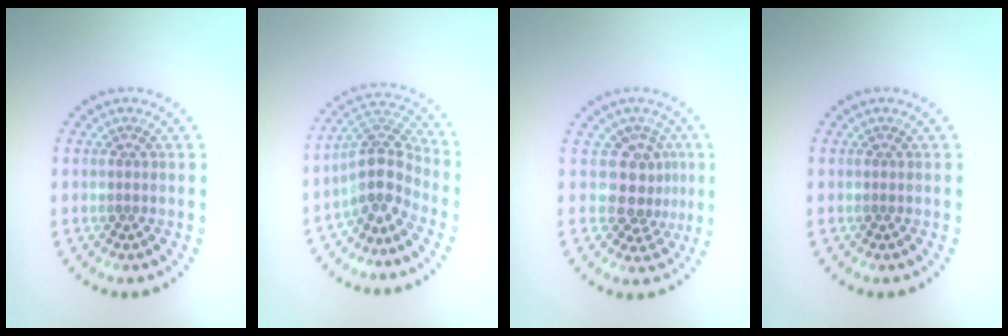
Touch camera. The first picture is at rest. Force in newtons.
{"total": 4.0, "press": 3.2, "slide": 2.3}
{"total": 3.2, "press": 2.4, "slide": 2.2}
{"total": 0.0}